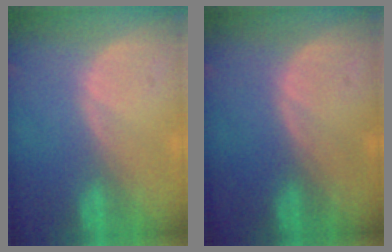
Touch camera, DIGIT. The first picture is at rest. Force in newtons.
{"total": 0.0}